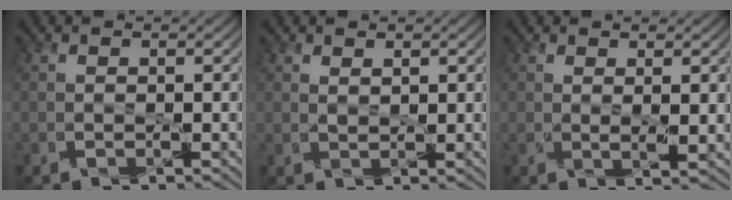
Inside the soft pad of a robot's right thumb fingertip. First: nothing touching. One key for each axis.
{"total": 1.2, "fx": 0.9, "fy": 0.5, "fz": 0.6, "tx": -0.015, "ty": -0.004, "tz": 0.019}
{"total": 1.9, "fx": 0.9, "fy": 0.3, "fz": 1.6, "tx": -0.034, "ty": -0.005, "tz": 0.018}